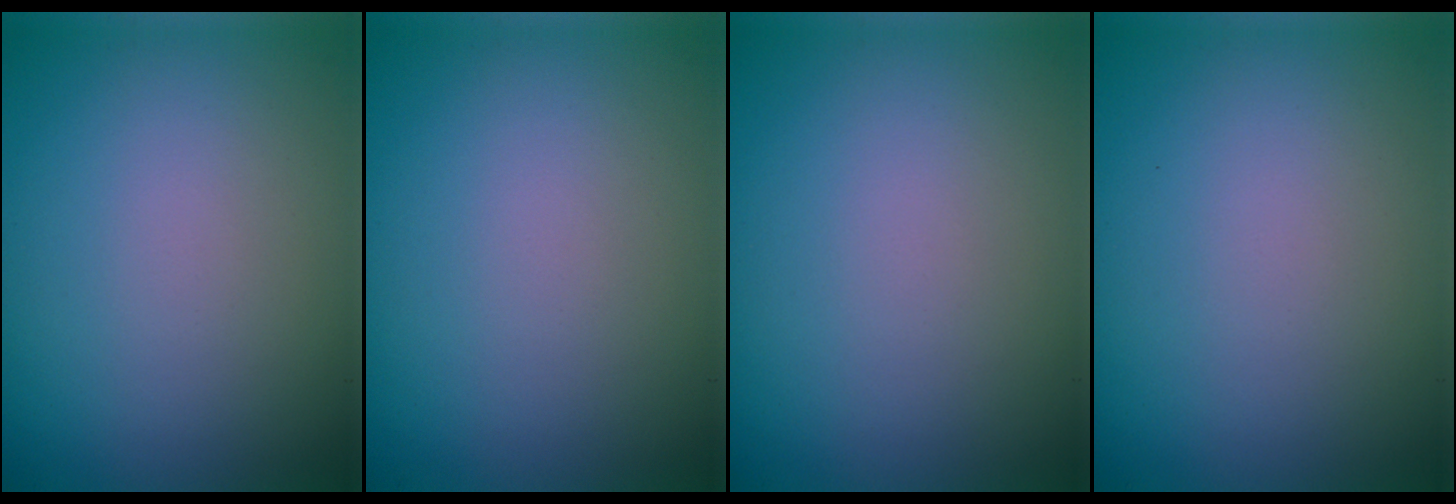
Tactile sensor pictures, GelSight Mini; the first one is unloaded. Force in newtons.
{"total": 0.0}
{"total": 0.0}
{"total": 0.0}